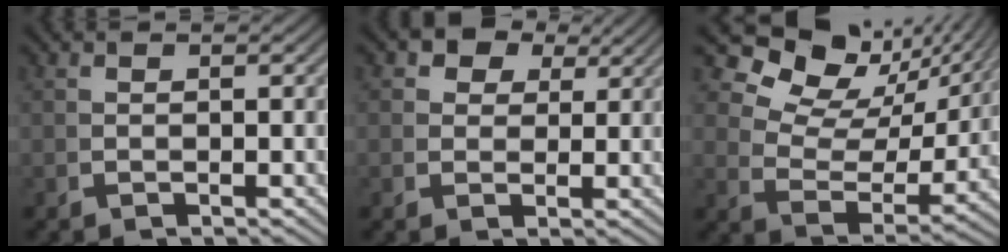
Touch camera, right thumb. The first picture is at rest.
{"total": 4.9, "force": [2.7, 3.4, 2.3], "torque": [-0.046, -0.002, 0.042]}
{"total": 9.7, "force": [5.1, 5.4, 6.3], "torque": [-0.097, 0.012, 0.076]}